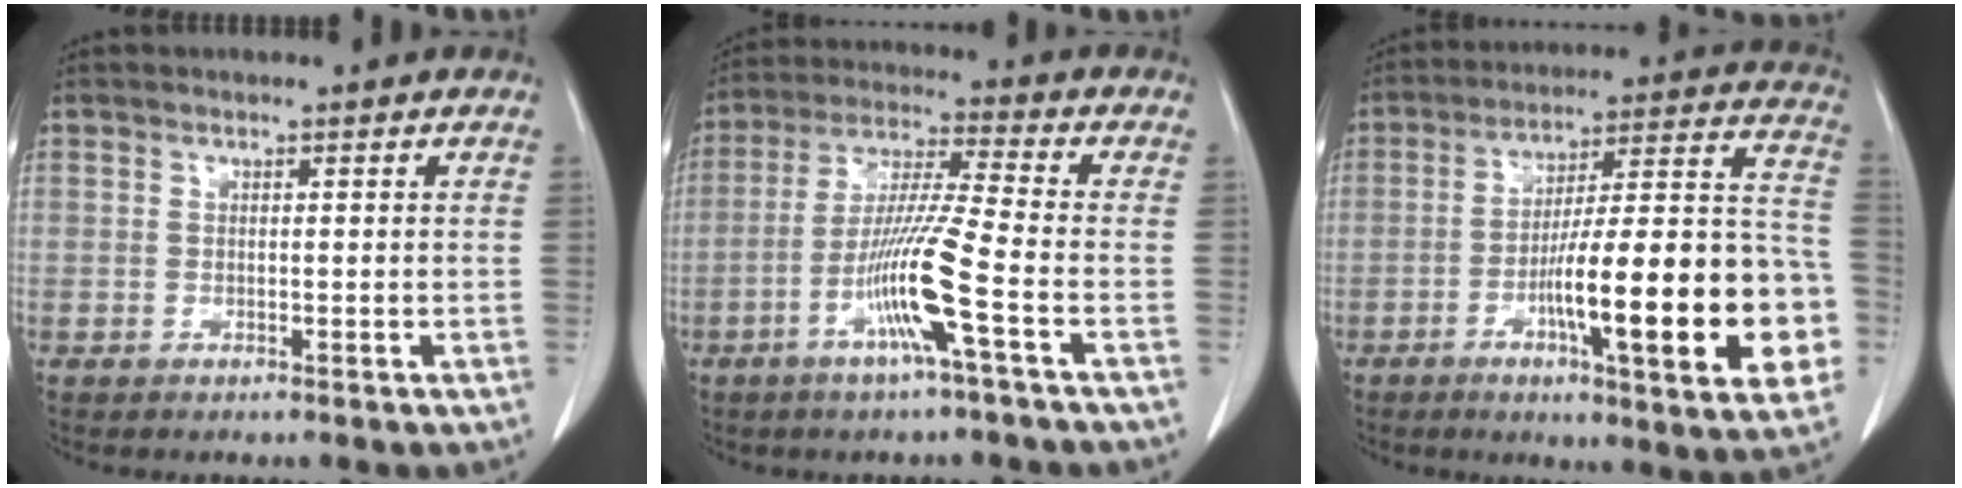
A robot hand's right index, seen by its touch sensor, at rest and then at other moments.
{"total": 11.1, "force": [-4.4, -1.0, 10.1], "torque": [-0.201, -0.007, -0.087]}
{"total": 23.9, "force": [-6.8, 3.3, 22.7], "torque": [-0.270, 0.015, -0.093]}